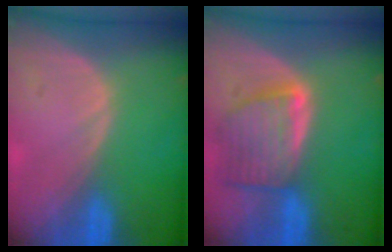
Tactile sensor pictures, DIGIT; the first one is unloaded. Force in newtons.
{"total": 7.9, "press": 7.2, "slide": 3.3}